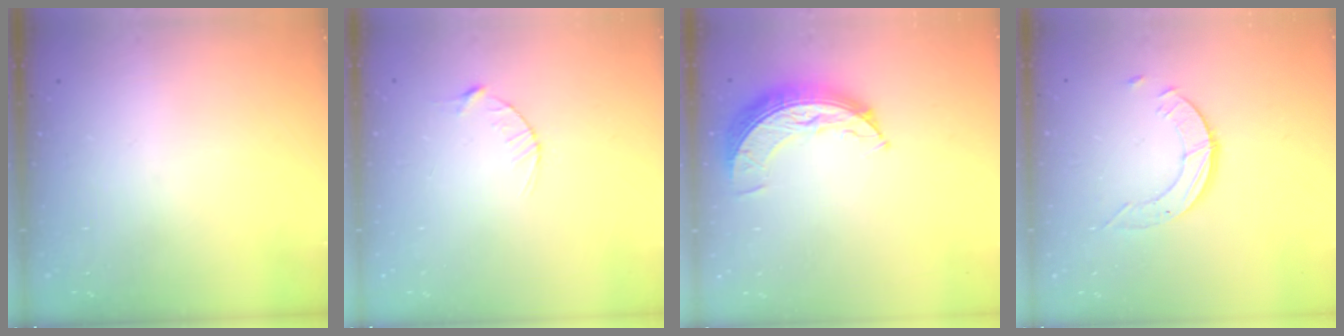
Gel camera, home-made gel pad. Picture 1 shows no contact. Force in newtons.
{"total": 2.9, "press": 2.9, "slide": 0.4}
{"total": 8.7, "press": 8.7, "slide": 0.6}
{"total": 3.7, "press": 3.6, "slide": 0.4}